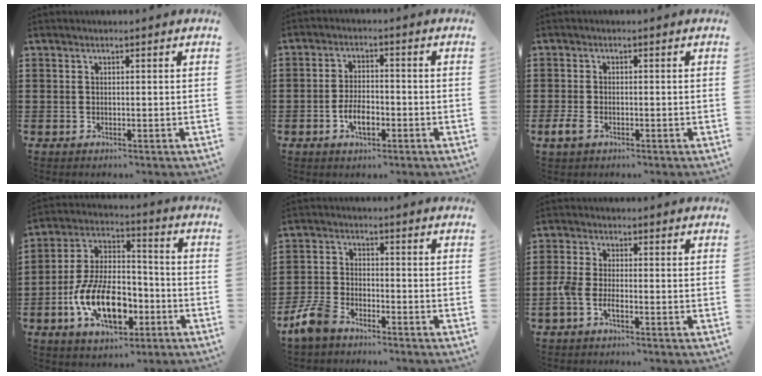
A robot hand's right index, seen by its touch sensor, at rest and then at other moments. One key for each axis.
{"total": 4.6, "fx": -1.7, "fy": 2.1, "fz": 3.7, "tx": -0.072, "ty": 0.001, "tz": -0.031}
{"total": 2.1, "fx": -1.0, "fy": 1.1, "fz": 1.5, "tx": -0.050, "ty": -0.009, "tz": -0.026}
{"total": 13.0, "fx": -5.0, "fy": 6.9, "fz": 9.8, "tx": -0.214, "ty": 0.003, "tz": -0.087}
{"total": 4.8, "fx": -4.0, "fy": 1.8, "fz": 2.0, "tx": -0.076, "ty": -0.005, "tz": -0.087}
{"total": 2.9, "fx": -1.5, "fy": 0.9, "fz": 2.4, "tx": -0.064, "ty": -0.008, "tz": -0.032}